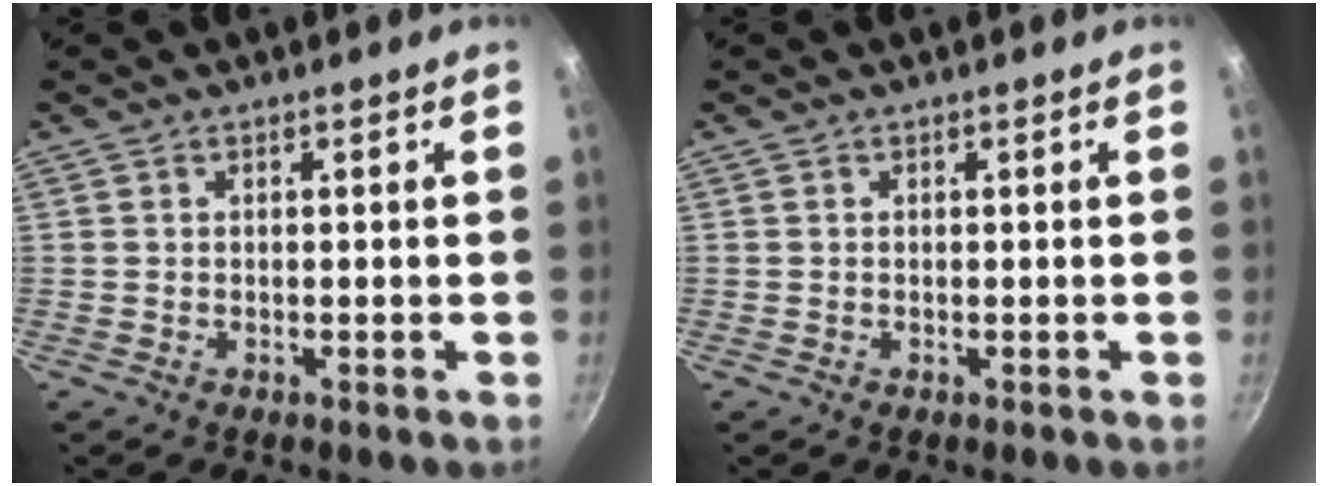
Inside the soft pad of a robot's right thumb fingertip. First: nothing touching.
{"total": 0.0}